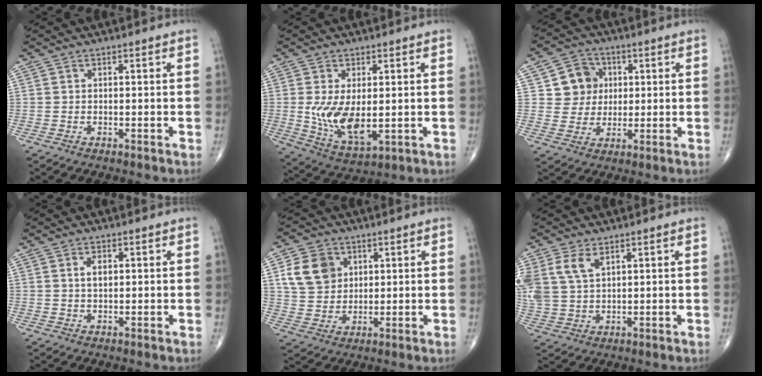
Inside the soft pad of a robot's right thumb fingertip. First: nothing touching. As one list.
[{"total": 10.6, "force": [-0.2, 5.2, 9.2], "torque": [-0.166, -0.024, 0.013]}, {"total": 8.4, "force": [2.0, 7.7, 2.6], "torque": [-0.003, 0.000, 0.033]}, {"total": 2.5, "force": [0.6, 1.5, 1.9], "torque": [-0.027, -0.001, 0.011]}, {"total": 9.6, "force": [3.2, 7.7, 4.6], "torque": [-0.062, -0.007, 0.065]}, {"total": 8.5, "force": [3.9, 5.1, 5.5], "torque": [-0.124, -0.001, 0.087]}]